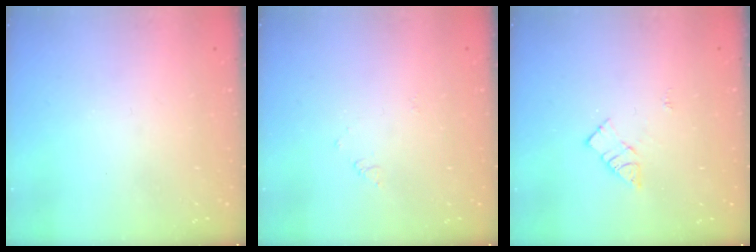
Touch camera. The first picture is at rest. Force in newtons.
{"total": 2.7, "press": 2.7, "slide": 0.4}
{"total": 6.6, "press": 6.6, "slide": 0.3}